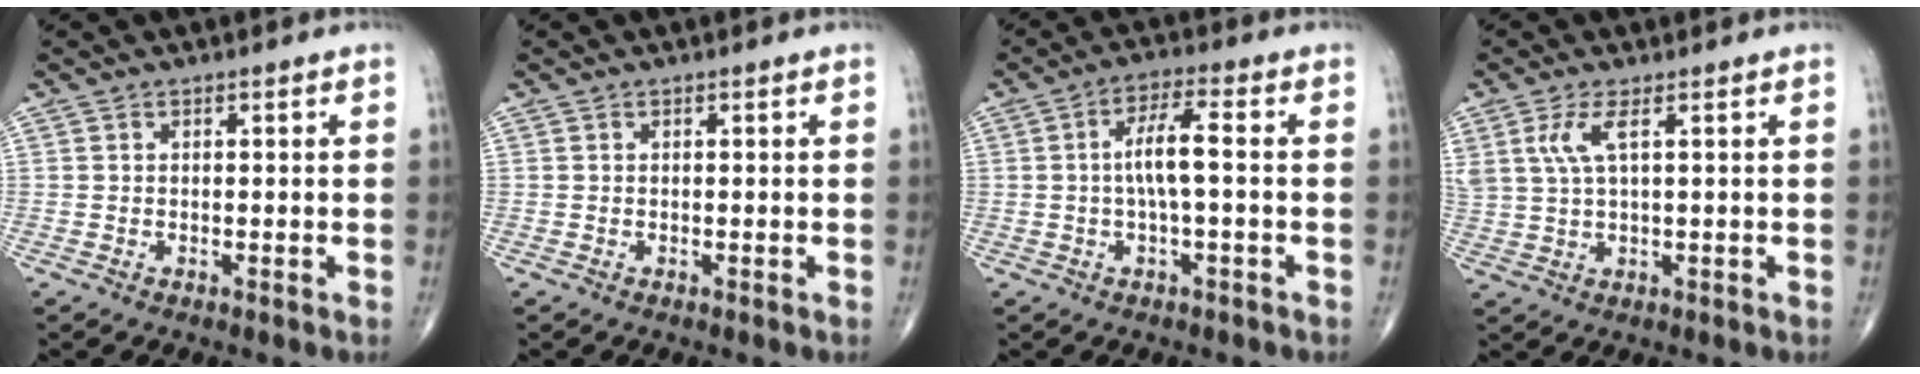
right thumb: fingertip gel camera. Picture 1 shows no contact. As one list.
[{"total": 0.0}, {"total": 6.3, "force": [-0.1, 1.0, 6.2], "torque": [-0.131, 0.017, -0.007]}, {"total": 4.7, "force": [2.0, 1.2, 4.1], "torque": [-0.108, -0.002, 0.047]}]